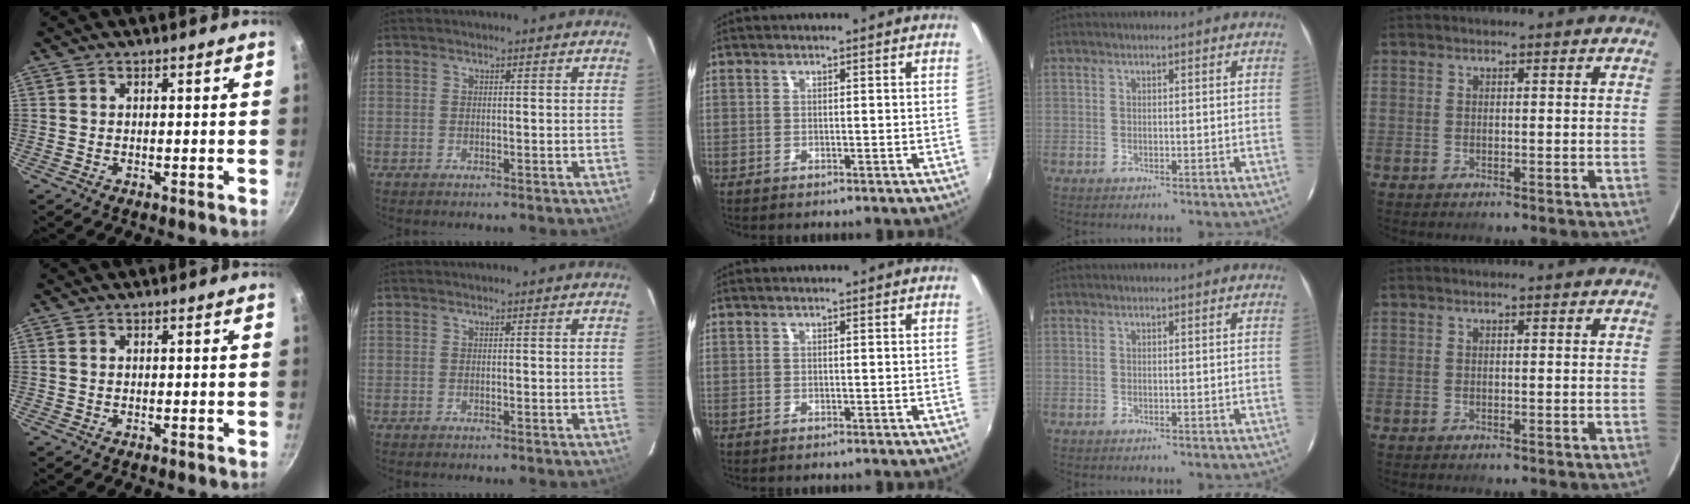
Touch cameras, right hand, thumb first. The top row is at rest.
{}